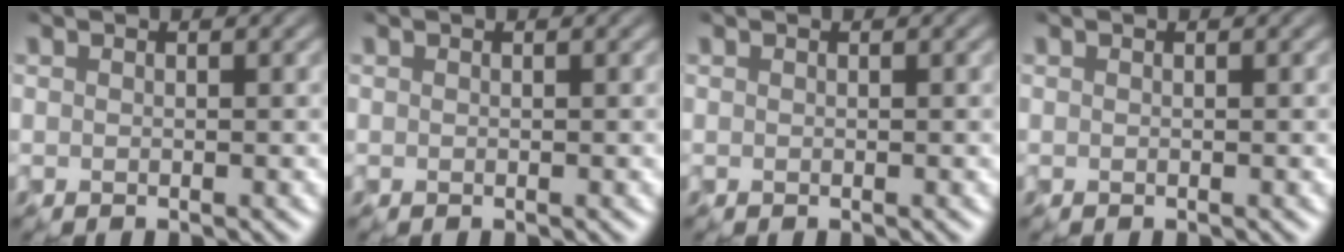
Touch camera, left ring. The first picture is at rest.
{"total": 0.0}
{"total": 0.0}
{"total": 0.0}